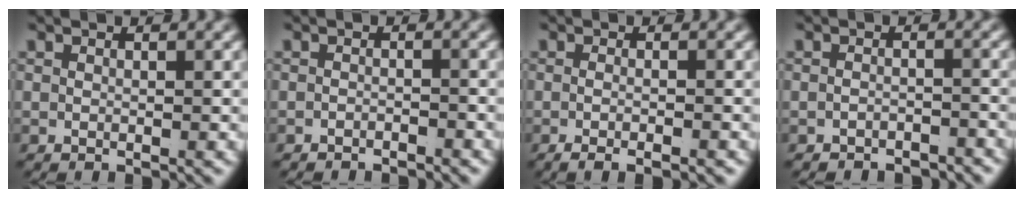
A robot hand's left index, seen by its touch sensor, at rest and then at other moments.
{"total": 1.5, "force": [-1.5, -0.2, 0.0], "torque": [0.000, -0.009, -0.021]}
{"total": 2.3, "force": [-2.0, 0.0, 1.3], "torque": [-0.021, -0.005, -0.028]}
{"total": 2.5, "force": [-2.5, 0.1, 0.0], "torque": [0.002, -0.011, -0.037]}